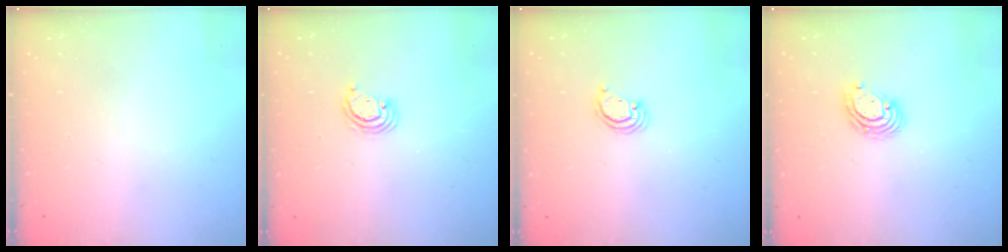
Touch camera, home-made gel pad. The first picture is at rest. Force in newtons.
{"total": 3.1, "press": 3.1, "slide": 0.3}
{"total": 2.6, "press": 2.6, "slide": 0.2}
{"total": 5.2, "press": 5.2, "slide": 0.3}